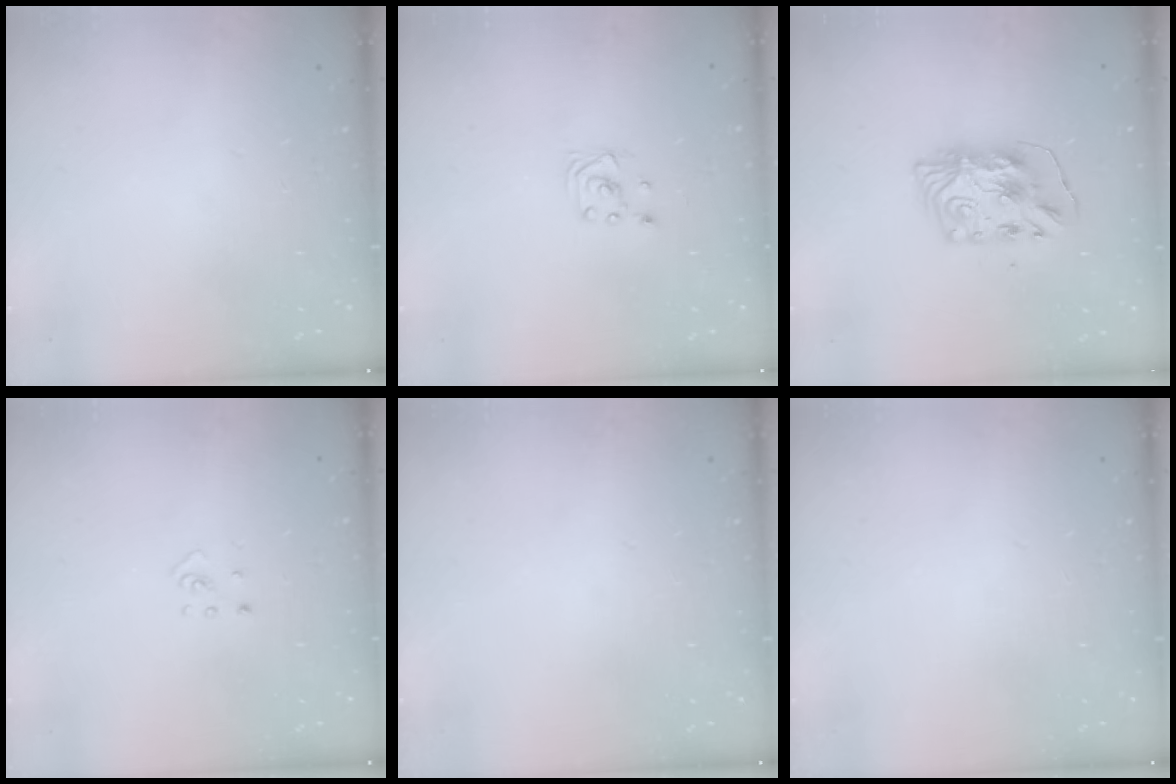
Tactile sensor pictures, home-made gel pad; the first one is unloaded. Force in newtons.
{"total": 2.0, "press": 2.0, "slide": 0.1}
{"total": 9.0, "press": 8.9, "slide": 0.7}
{"total": 2.0, "press": 2.0, "slide": 0.3}
{"total": 0.0}
{"total": 0.0}